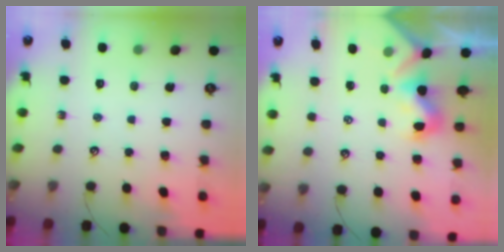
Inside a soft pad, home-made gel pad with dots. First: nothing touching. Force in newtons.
{"total": 0.8, "press": 0.5, "slide": 0.6}